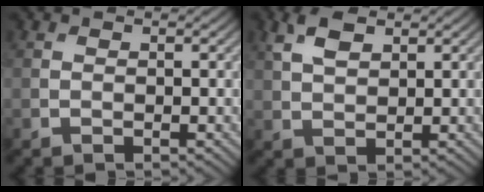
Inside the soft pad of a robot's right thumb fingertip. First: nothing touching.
{"total": 3.9, "force": [2.1, 1.8, 2.7], "torque": [-0.067, 0.006, 0.044]}